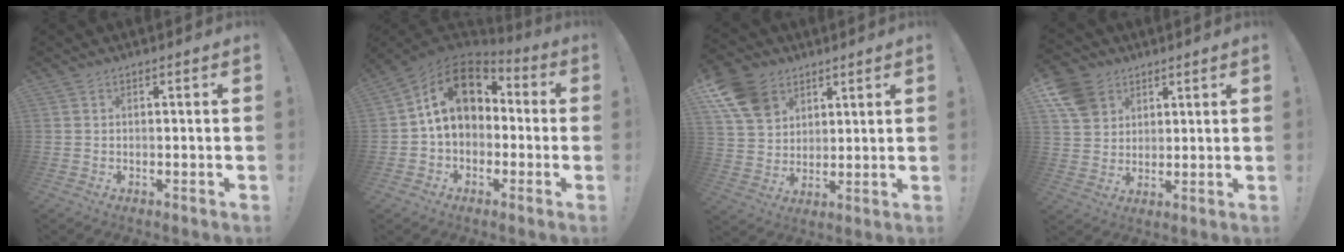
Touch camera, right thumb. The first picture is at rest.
{"total": 16.0, "force": [3.9, 11.5, 10.5], "torque": [-0.168, 0.009, 0.070]}
{"total": 13.0, "force": [6.7, 9.7, 5.6], "torque": [-0.102, -0.033, 0.135]}
{"total": 10.0, "force": [5.3, 7.8, 3.3], "torque": [-0.054, -0.026, 0.107]}